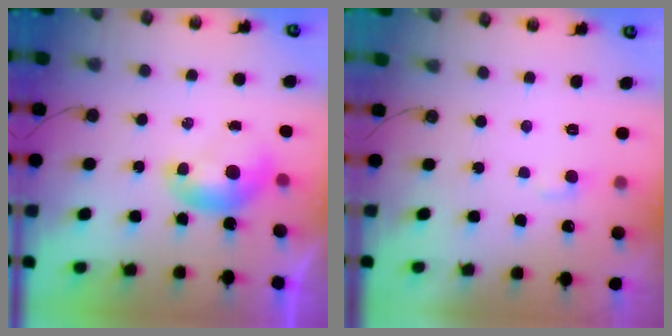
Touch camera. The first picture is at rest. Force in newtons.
{"total": 2.8, "press": 2.8, "slide": 0.5}